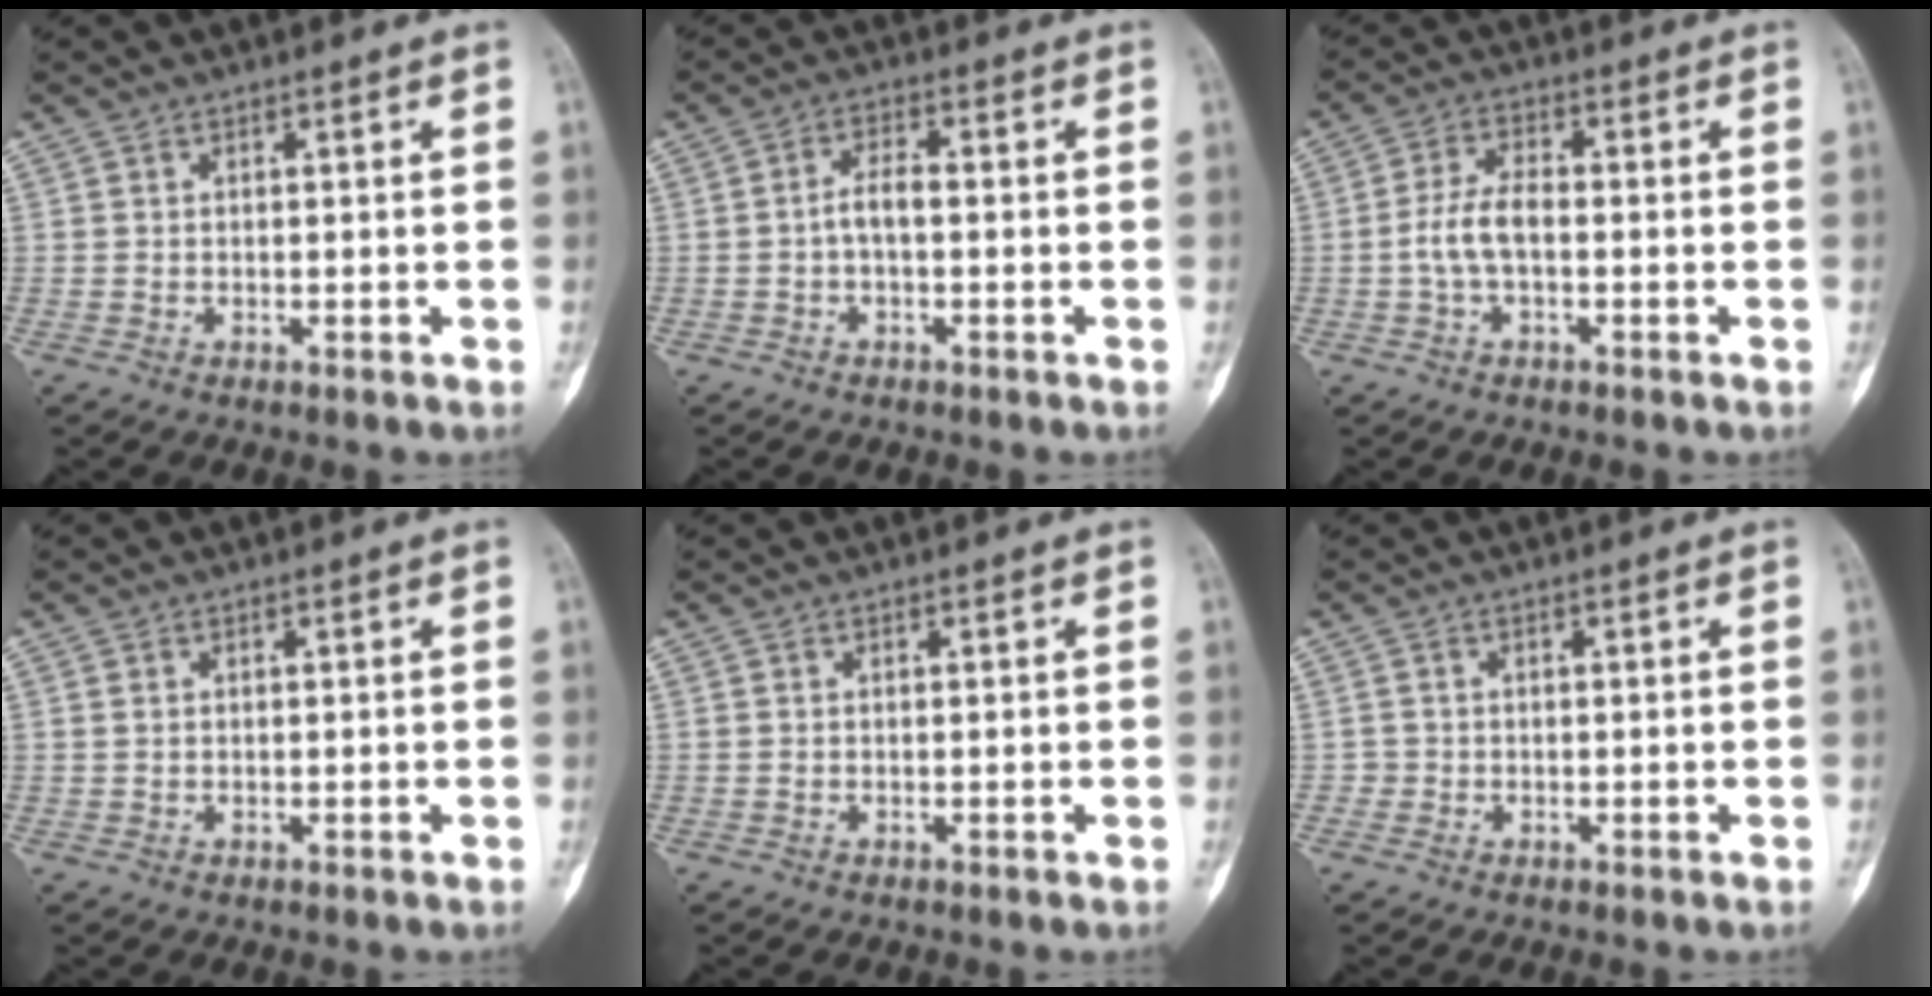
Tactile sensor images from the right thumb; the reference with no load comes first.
{"total": 3.3, "force": [-0.6, 1.5, 2.9], "torque": [-0.051, 0.018, -0.015]}
{"total": 5.6, "force": [-1.0, 2.7, 4.7], "torque": [-0.098, 0.020, -0.024]}
{"total": 0.6, "force": [0.3, 0.4, 0.3], "torque": [-0.004, 0.003, 0.007]}
{"total": 0.0}
{"total": 0.9, "force": [-0.3, 0.9, -0.1], "torque": [0.004, 0.006, -0.007]}